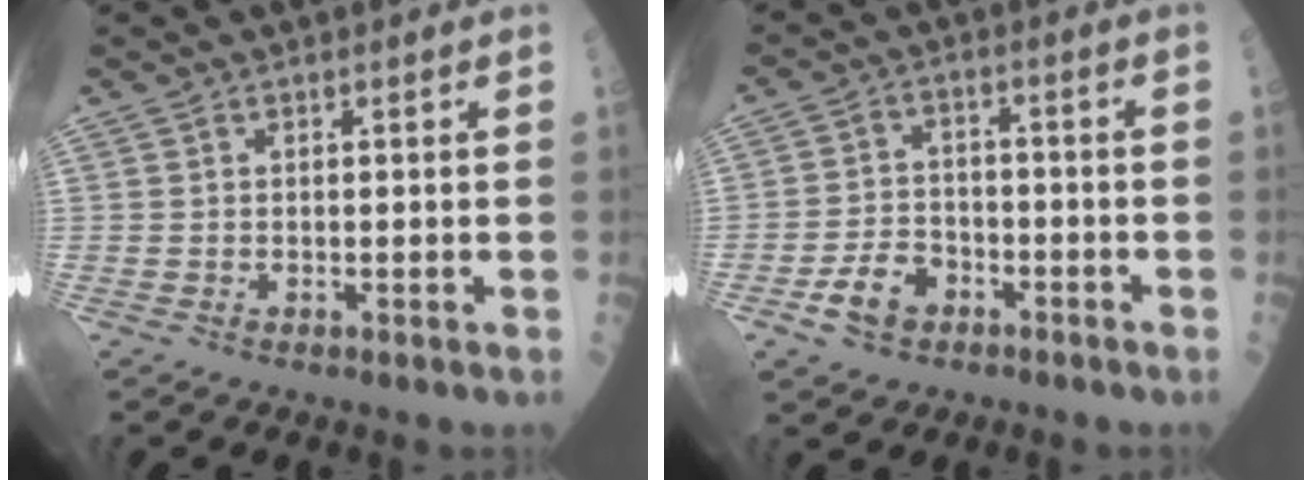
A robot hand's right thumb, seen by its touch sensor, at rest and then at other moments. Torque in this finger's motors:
{"motor_torque": [0.49, 0.63, 0.30, -0.40, 0.19]}